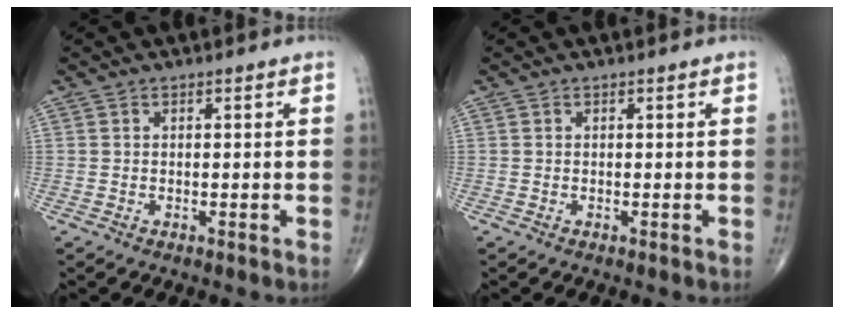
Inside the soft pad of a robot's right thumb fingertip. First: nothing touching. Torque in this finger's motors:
{"motor_torque": [-0.03, 0.03, -0.07, -0.05, 0.00]}